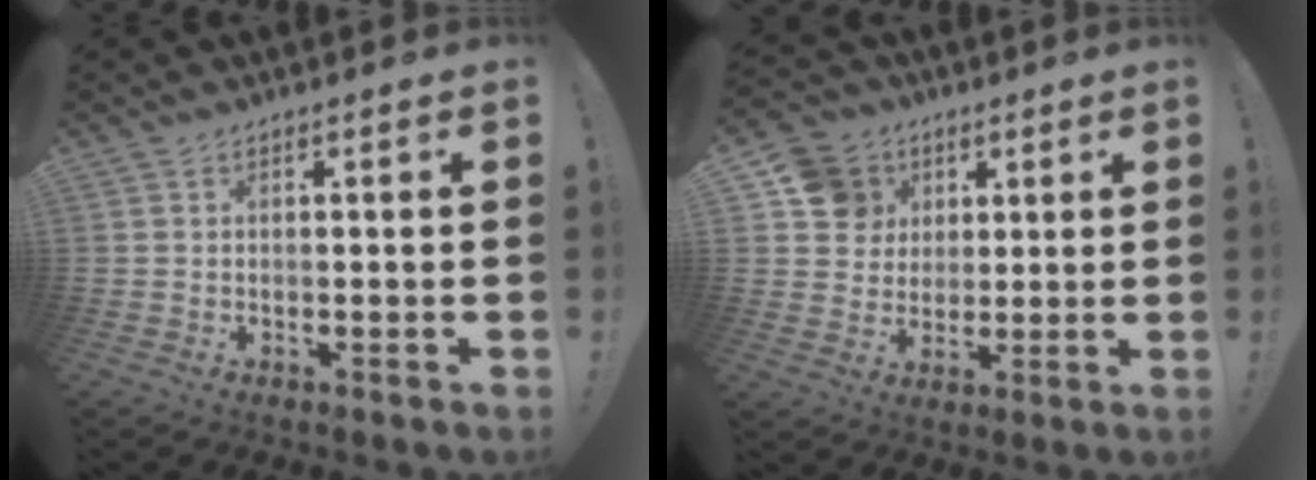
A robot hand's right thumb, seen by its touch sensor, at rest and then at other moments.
{"total": 11.4, "force": [4.2, 10.2, 2.8], "torque": [-0.036, -0.015, 0.088]}